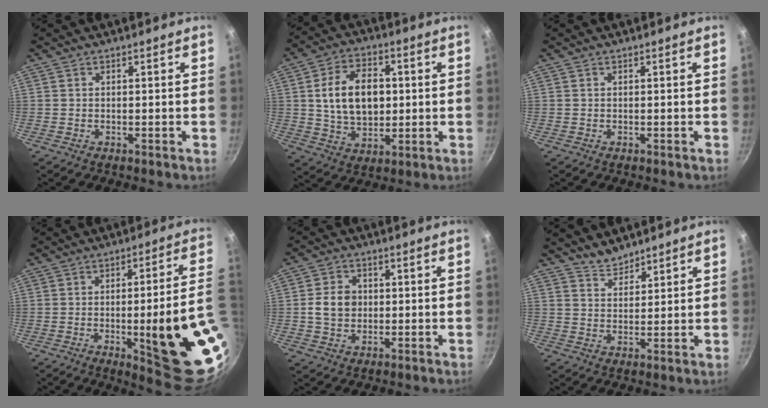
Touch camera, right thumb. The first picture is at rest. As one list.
[{"total": 13.6, "force": [1.5, 9.1, 10.0], "torque": [-0.145, 0.004, 0.027]}, {"total": 0.0}, {"total": 22.2, "force": [-4.2, 4.6, 21.2], "torque": [-0.247, 0.002, -0.043]}, {"total": 6.2, "force": [0.1, 5.1, 3.6], "torque": [-0.045, 0.009, -0.004]}, {"total": 4.4, "force": [4.1, 1.4, 0.7], "torque": [-0.003, -0.024, 0.075]}]